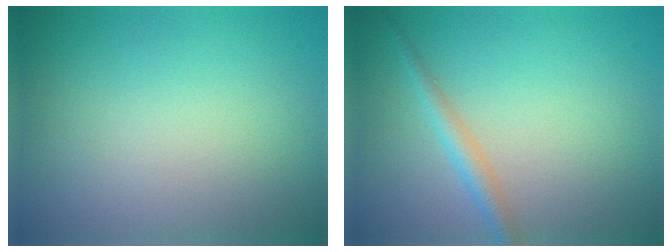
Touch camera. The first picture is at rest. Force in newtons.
{"total": 2.0, "press": 2.0, "slide": 0.1}